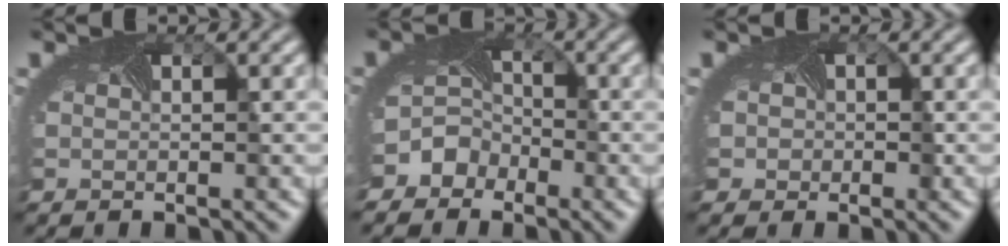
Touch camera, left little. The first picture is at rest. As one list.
[{"total": 4.8, "force": [-2.9, 3.8, 0.8], "torque": [0.011, 0.002, -0.053]}, {"total": 3.7, "force": [-0.1, 3.2, 1.8], "torque": [-0.015, 0.003, -0.013]}]